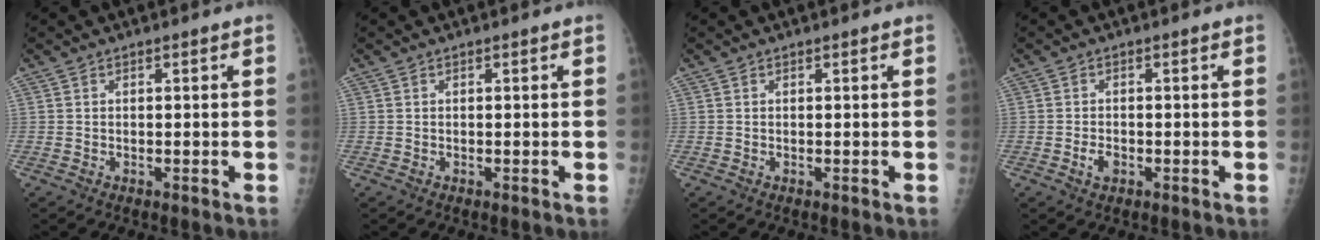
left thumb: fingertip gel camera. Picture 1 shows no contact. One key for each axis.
{"total": 0.0}
{"total": 0.0}
{"total": 2.1, "fx": -0.8, "fy": 1.4, "fz": 1.3, "tx": -0.020, "ty": 0.002, "tz": -0.012}